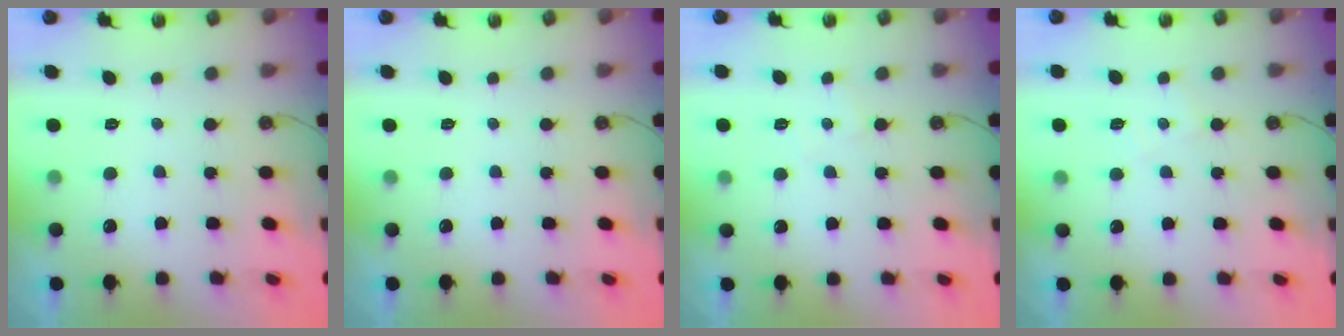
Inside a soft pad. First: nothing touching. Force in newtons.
{"total": 0.0}
{"total": 3.4, "press": 3.3, "slide": 0.5}
{"total": 4.4, "press": 4.3, "slide": 0.8}